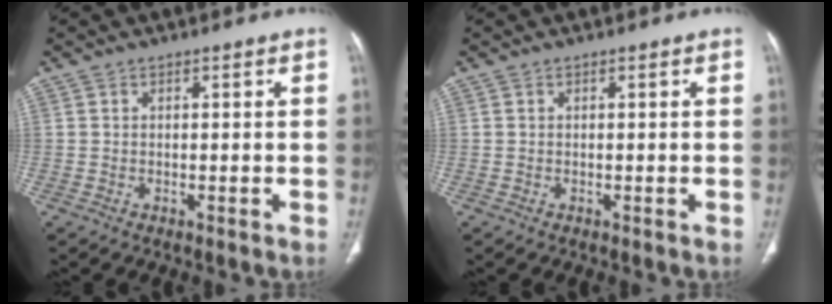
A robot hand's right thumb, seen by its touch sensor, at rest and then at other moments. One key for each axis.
{"total": 0.0}